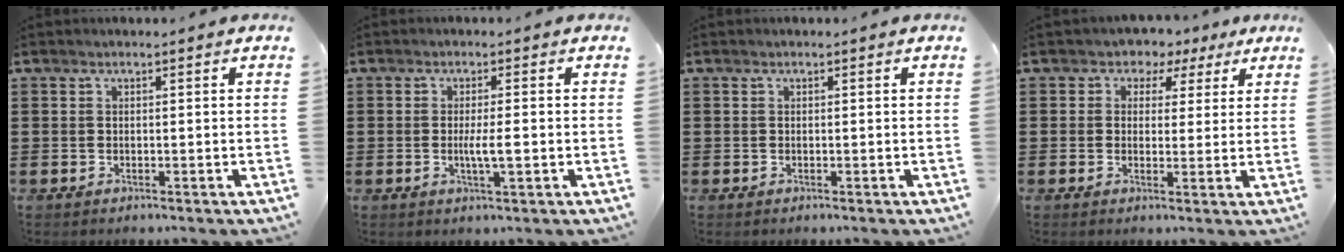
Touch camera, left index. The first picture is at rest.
{"total": 3.3, "force": [-0.4, 0.4, 3.2], "torque": [-0.064, -0.006, -0.010]}
{"total": 0.0}
{"total": 2.9, "force": [1.2, 2.7, 0.1], "torque": [-0.014, 0.003, 0.015]}